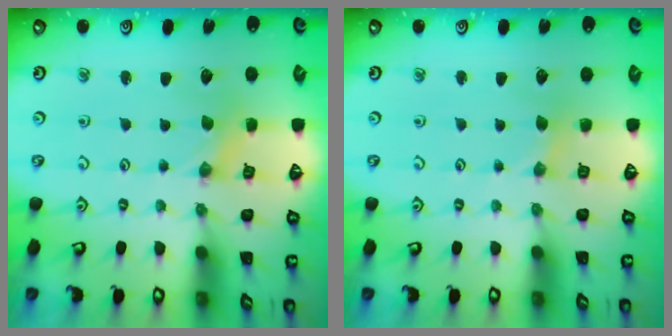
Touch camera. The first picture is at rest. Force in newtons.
{"total": 1.3, "press": 1.2, "slide": 0.3}